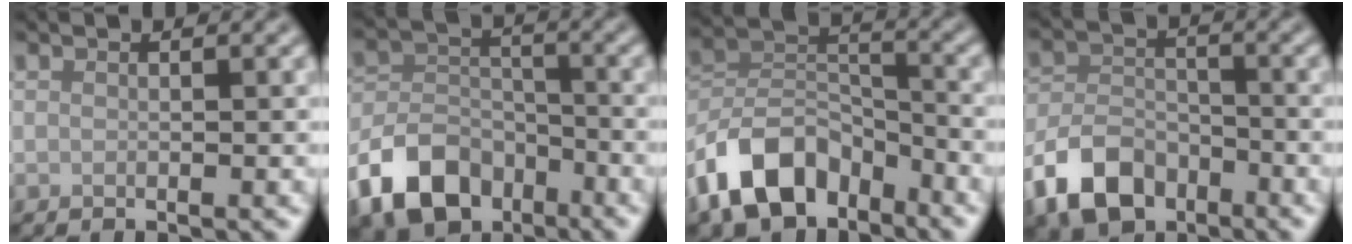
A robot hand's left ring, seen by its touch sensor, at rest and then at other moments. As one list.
[{"total": 8.1, "force": [-4.8, 5.3, 3.9], "torque": [-0.075, -0.005, -0.101]}, {"total": 9.6, "force": [-6.1, 5.6, 4.7], "torque": [-0.084, -0.001, -0.130]}, {"total": 6.6, "force": [-4.0, 4.1, 3.2], "torque": [-0.061, -0.001, -0.086]}]